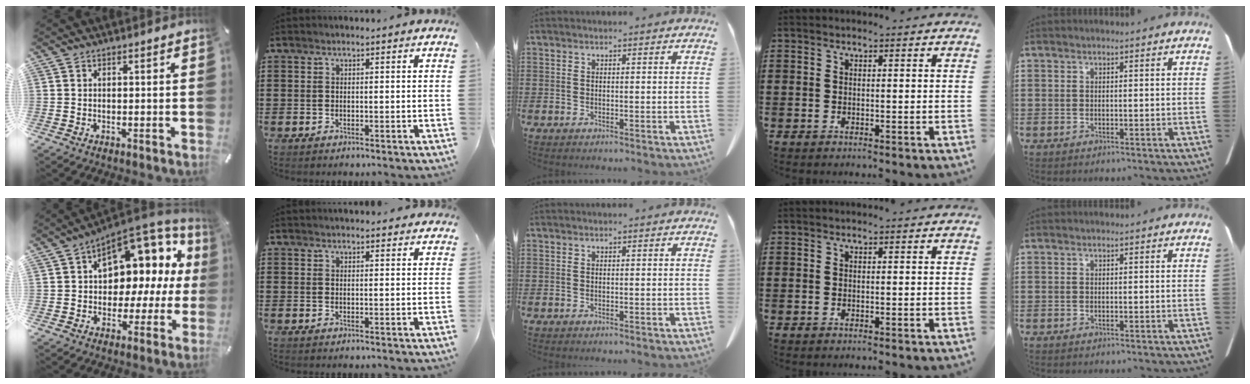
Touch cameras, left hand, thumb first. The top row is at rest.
{"thumb": {"total": 12.4, "force": [6.2, 8.3, 6.8], "torque": [-0.077, -0.067, 0.108]}, "index": {"total": 1.8, "force": [1.8, 0.2, 0.0], "torque": [-0.006, 0.002, 0.035]}}